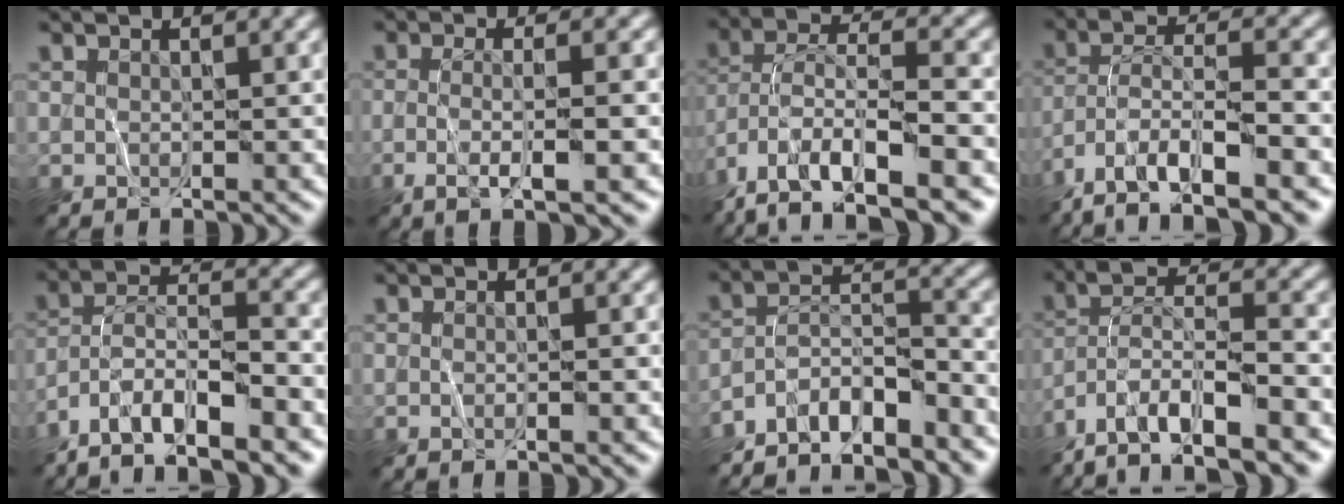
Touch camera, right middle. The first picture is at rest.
{"total": 4.7, "force": [-0.9, 1.2, 4.4], "torque": [-0.070, -0.001, -0.018]}
{"total": 12.3, "force": [-7.7, 4.1, 8.6], "torque": [-0.161, 0.008, -0.132]}
{"total": 11.3, "force": [-7.7, 3.1, 7.6], "torque": [-0.137, 0.006, -0.135]}
{"total": 10.6, "force": [-8.1, 2.9, 6.3], "torque": [-0.096, 0.006, -0.135]}
{"total": 0.9, "force": [0.0, 0.3, 0.9], "torque": [-0.006, -0.004, -0.009]}
{"total": 7.6, "force": [-6.5, 1.8, 3.5], "torque": [-0.054, 0.009, -0.116]}
{"total": 11.7, "force": [-8.8, 3.3, 7.1], "torque": [-0.118, 0.003, -0.142]}